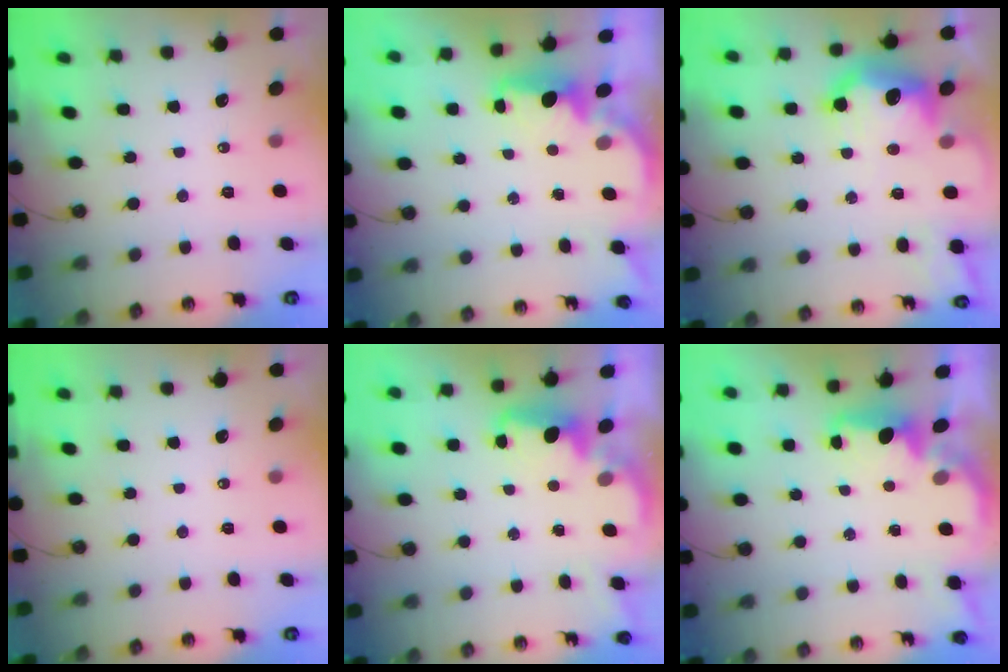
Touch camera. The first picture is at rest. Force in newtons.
{"total": 2.4, "press": 2.3, "slide": 0.8}
{"total": 16.9, "press": 16.8, "slide": 1.1}
{"total": 0.0}
{"total": 2.2, "press": 2.1, "slide": 0.6}
{"total": 2.2, "press": 2.0, "slide": 0.8}